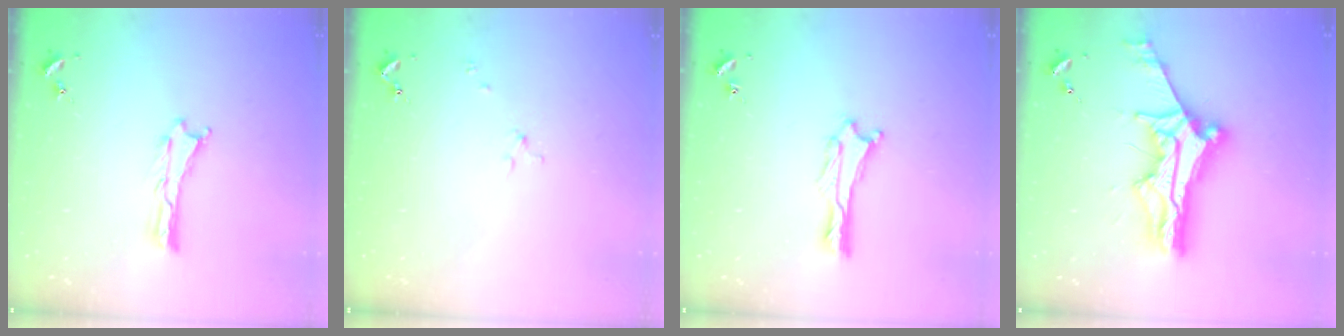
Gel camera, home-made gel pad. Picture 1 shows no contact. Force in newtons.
{"total": 1.7, "press": 1.7, "slide": 0.3}
{"total": 0.0}
{"total": 12.3, "press": 12.2, "slide": 1.0}